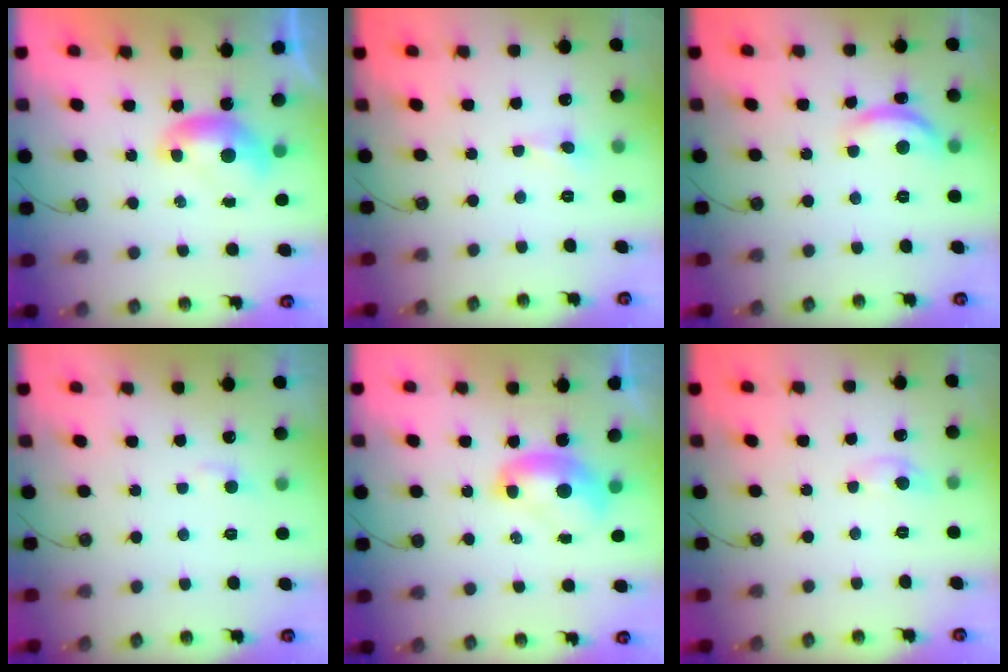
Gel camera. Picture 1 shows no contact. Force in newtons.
{"total": 1.9, "press": 1.8, "slide": 0.6}
{"total": 5.1, "press": 5.1, "slide": 0.5}
{"total": 2.2, "press": 2.2, "slide": 0.4}
{"total": 2.0, "press": 2.0, "slide": 0.0}
{"total": 1.2, "press": 1.2, "slide": 0.2}